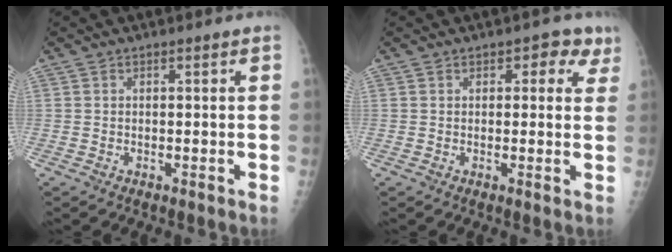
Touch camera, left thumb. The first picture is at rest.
{"total": 4.1, "force": [2.1, 2.8, 2.0], "torque": [0.020, -0.003, 0.015]}